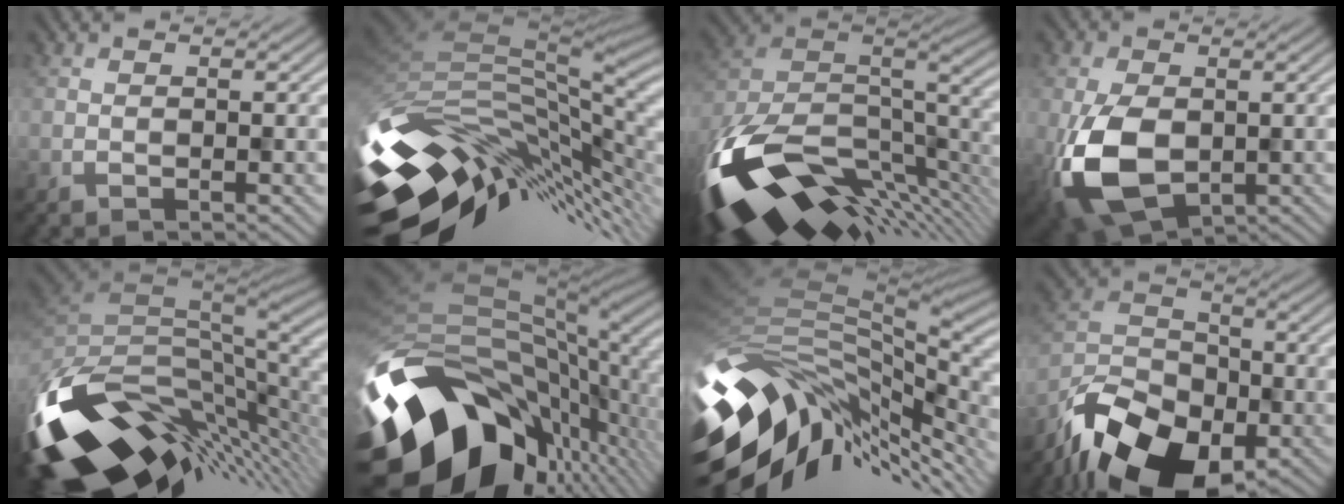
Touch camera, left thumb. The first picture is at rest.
{"total": 13.4, "force": [-2.3, 6.5, 11.5], "torque": [-0.226, -0.028, -0.027]}
{"total": 15.4, "force": [-6.6, 7.3, 11.8], "torque": [-0.279, -0.041, -0.094]}
{"total": 10.1, "force": [-2.6, 6.5, 7.2], "torque": [-0.167, -0.035, -0.037]}
{"total": 14.9, "force": [-4.7, 8.1, 11.7], "torque": [-0.253, -0.039, -0.068]}
{"total": 17.5, "force": [-5.9, 11.7, 11.6], "torque": [-0.246, -0.043, -0.081]}
{"total": 12.6, "force": [-3.9, 7.9, 9.0], "torque": [-0.178, -0.022, -0.065]}
{"total": 15.4, "force": [-10.9, 8.0, 7.3], "torque": [-0.170, -0.051, -0.179]}